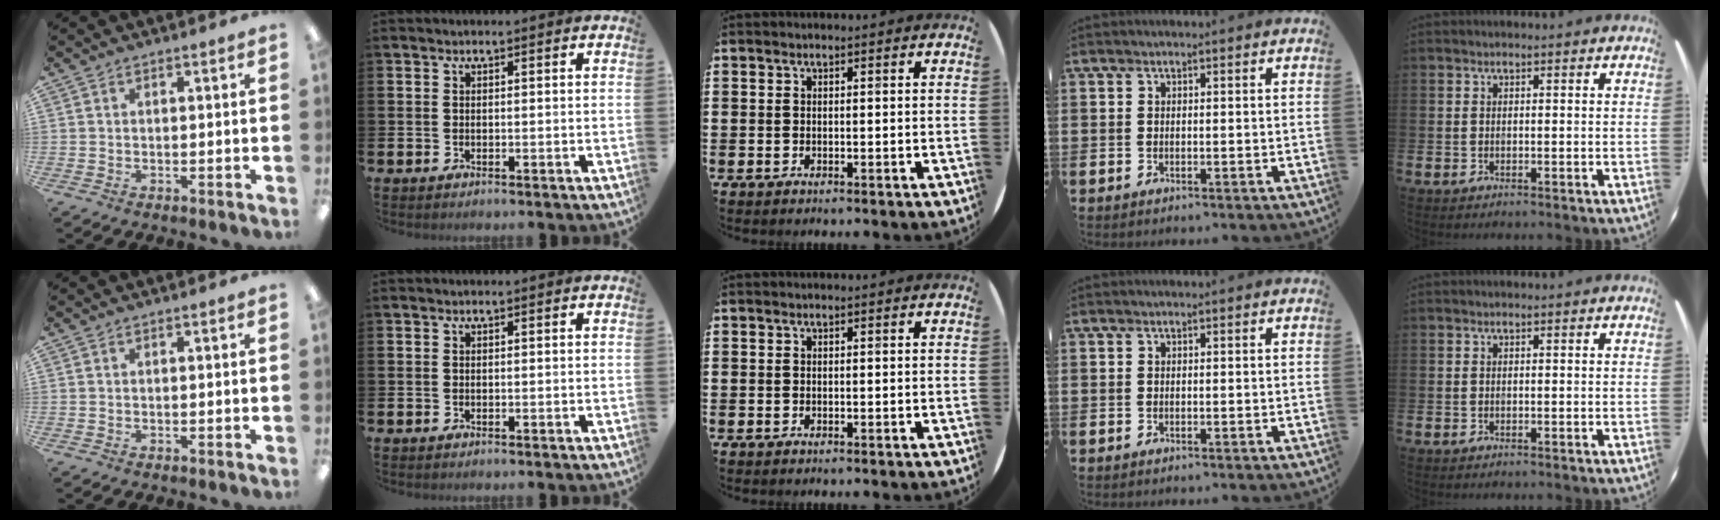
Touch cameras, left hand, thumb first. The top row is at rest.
{}